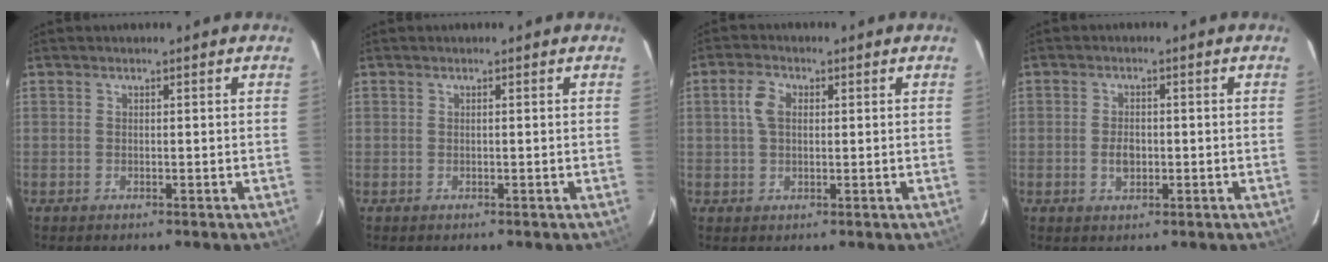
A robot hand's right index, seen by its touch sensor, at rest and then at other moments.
{"total": 0.0}
{"total": 4.2, "force": [0.8, 2.7, 3.1], "torque": [-0.063, 0.011, 0.016]}
{"total": 3.0, "force": [-0.5, 2.1, 2.1], "torque": [-0.040, 0.002, -0.007]}